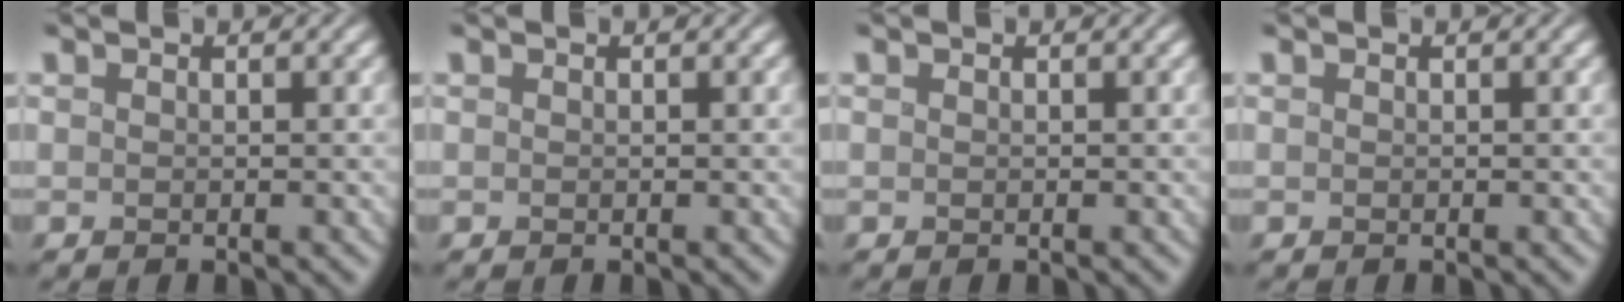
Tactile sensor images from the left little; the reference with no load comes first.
{"total": 0.0}
{"total": 0.0}
{"total": 0.0}